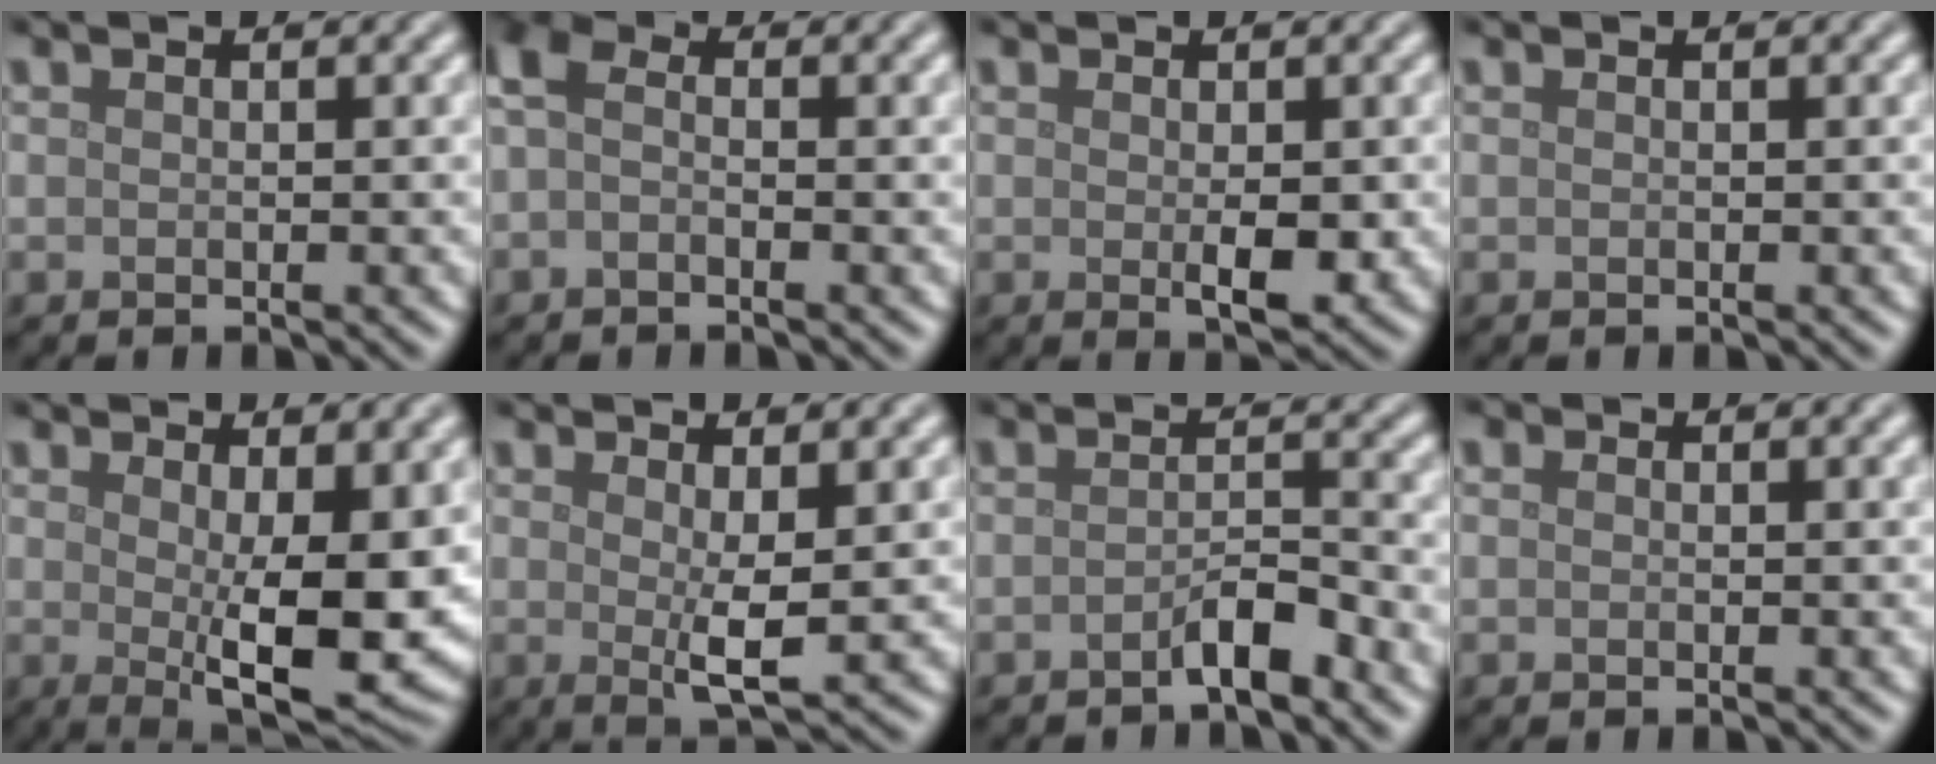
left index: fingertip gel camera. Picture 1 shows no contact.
{"total": 3.1, "force": [-0.2, 1.9, 2.4], "torque": [-0.056, 0.007, -0.018]}
{"total": 2.5, "force": [-0.3, 1.1, 2.2], "torque": [-0.035, -0.008, 0.001]}
{"total": 0.0}
{"total": 7.9, "force": [0.2, 2.4, 7.6], "torque": [-0.117, -0.021, 0.011]}
{"total": 3.0, "force": [0.5, 0.5, 2.9], "torque": [-0.050, -0.014, 0.013]}
{"total": 2.4, "force": [-1.7, 0.6, 1.6], "torque": [-0.025, 0.008, -0.032]}
{"total": 0.6, "force": [0.2, 0.3, 0.5], "torque": [-0.006, -0.004, -0.001]}